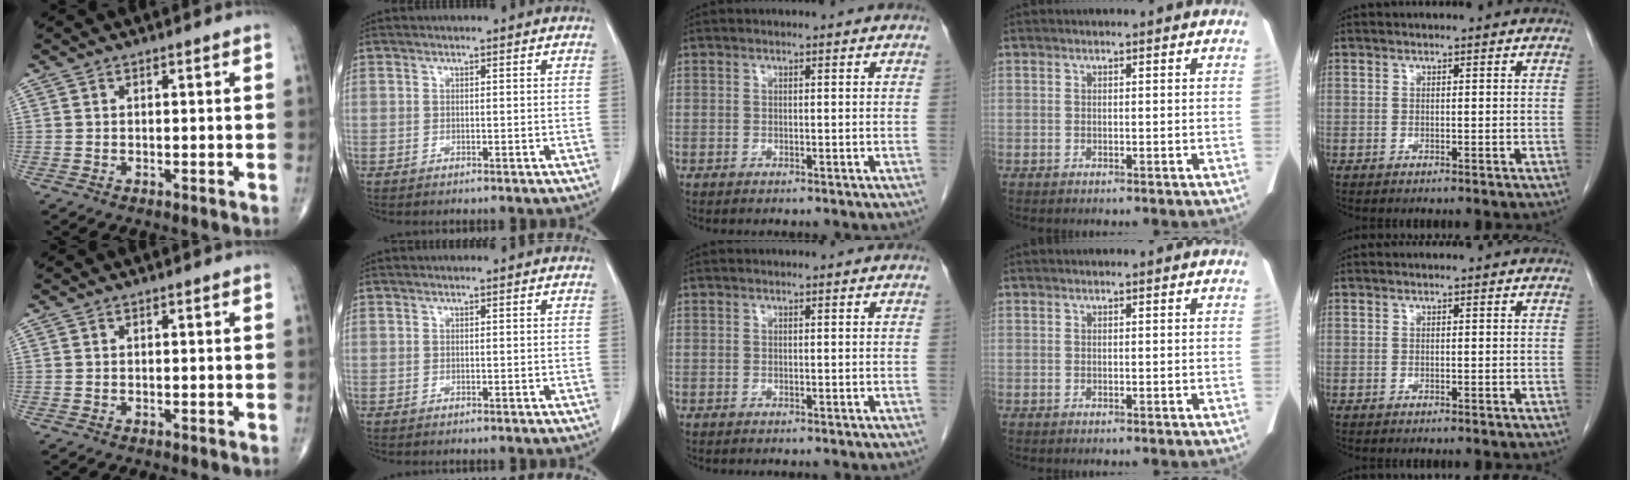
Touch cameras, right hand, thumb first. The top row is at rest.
{}